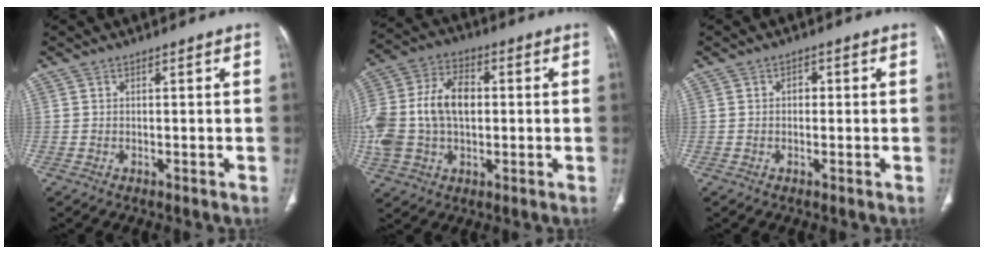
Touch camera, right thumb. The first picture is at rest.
{"total": 19.1, "force": [0.4, 12.9, 14.2], "torque": [-0.314, 0.023, 0.012]}
{"total": 1.7, "force": [0.1, 1.3, 1.1], "torque": [-0.010, 0.007, -0.001]}